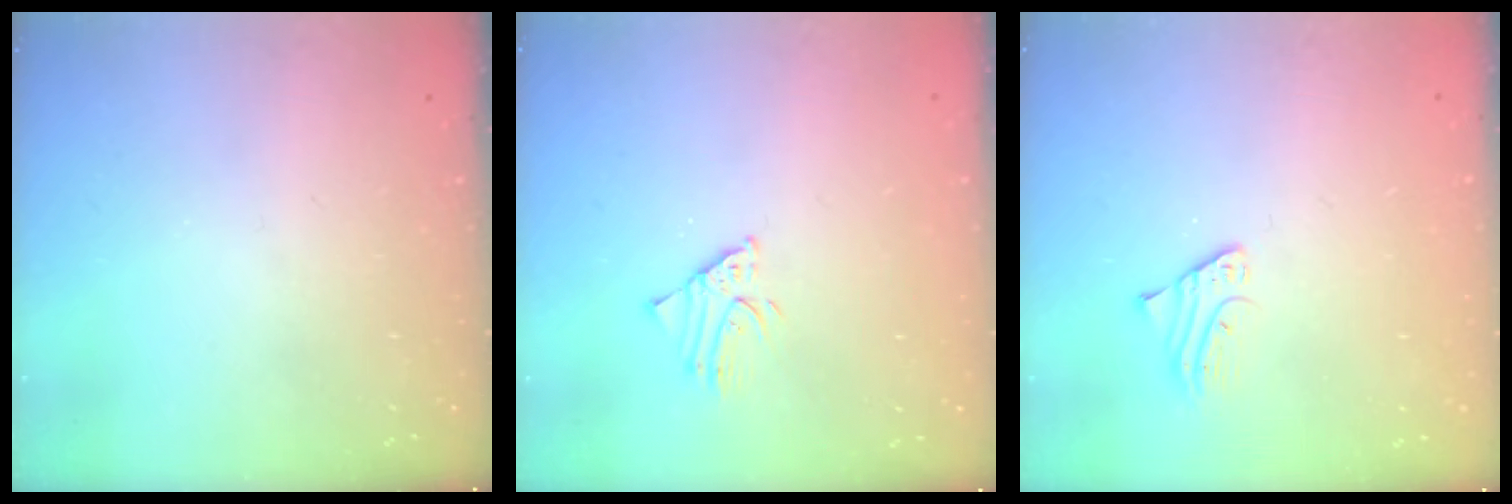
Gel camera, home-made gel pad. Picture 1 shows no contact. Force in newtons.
{"total": 1.9, "press": 1.9, "slide": 0.1}
{"total": 2.4, "press": 2.4, "slide": 0.2}